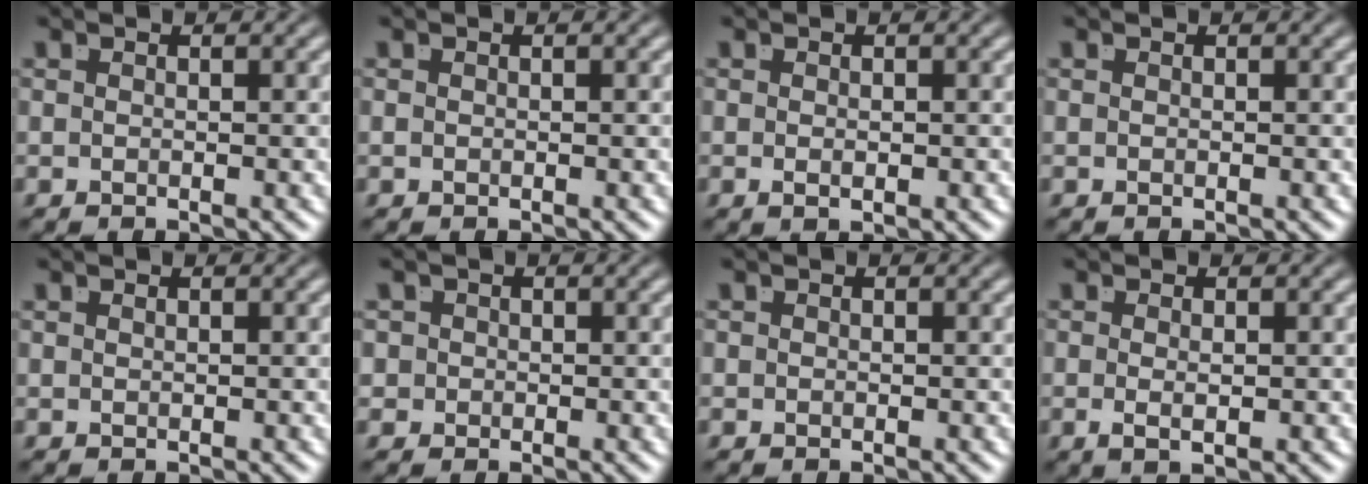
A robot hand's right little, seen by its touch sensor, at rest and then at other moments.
{"total": 0.0}
{"total": 0.7, "force": [-0.3, 0.1, 0.7], "torque": [-0.017, -0.009, 0.002]}
{"total": 0.0}
{"total": 0.6, "force": [0.2, -0.6, 0.0], "torque": [0.004, -0.004, 0.008]}
{"total": 2.8, "force": [-0.1, 2.7, 0.8], "torque": [-0.028, -0.010, -0.003]}
{"total": 0.0}
{"total": 1.2, "force": [-0.4, -0.3, 1.1], "torque": [-0.024, -0.014, 0.003]}